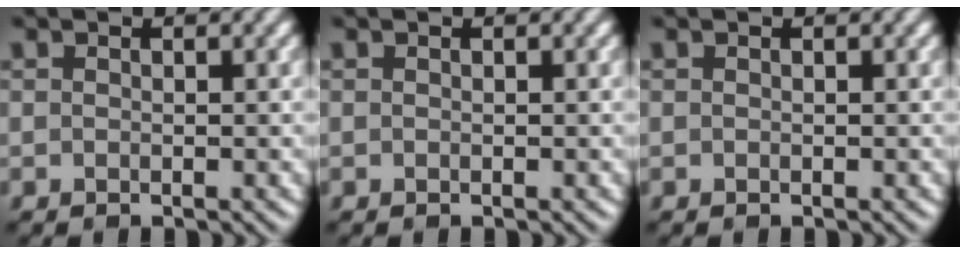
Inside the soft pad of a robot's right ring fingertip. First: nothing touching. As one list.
[{"total": 0.0}, {"total": 0.0}]